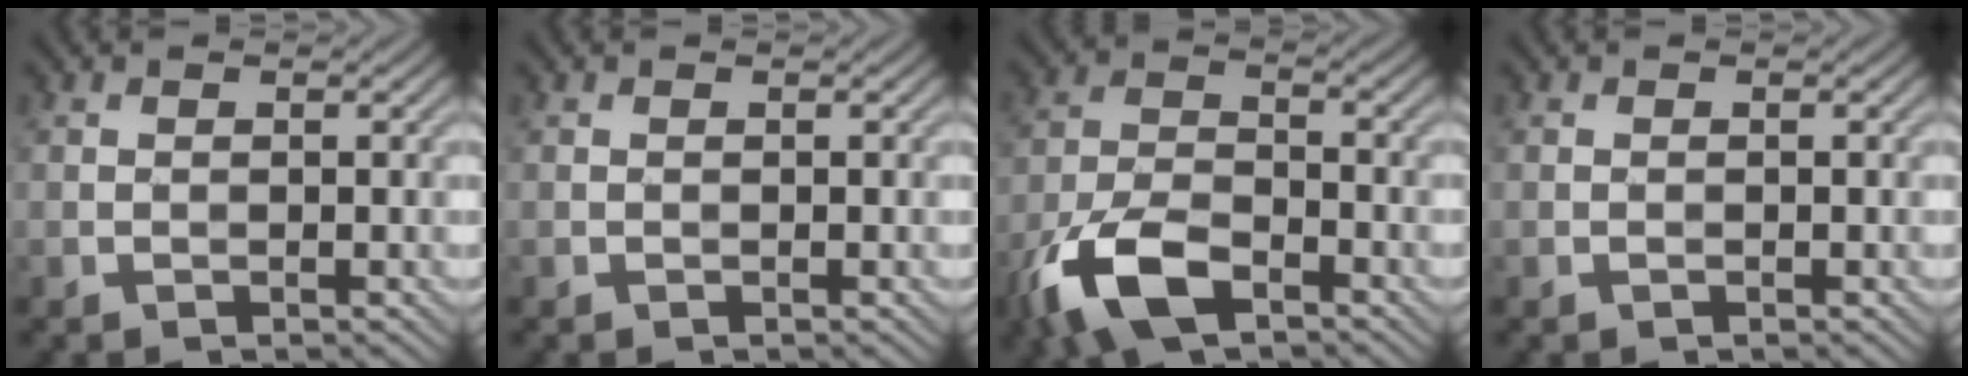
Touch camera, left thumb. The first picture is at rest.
{"total": 0.0}
{"total": 9.8, "force": [-6.0, 4.2, 6.6], "torque": [-0.145, -0.007, -0.129]}
{"total": 0.0}